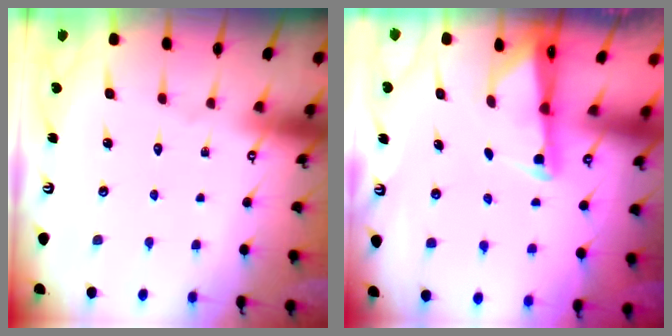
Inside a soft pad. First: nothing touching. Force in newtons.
{"total": 1.9, "press": 1.9, "slide": 0.4}